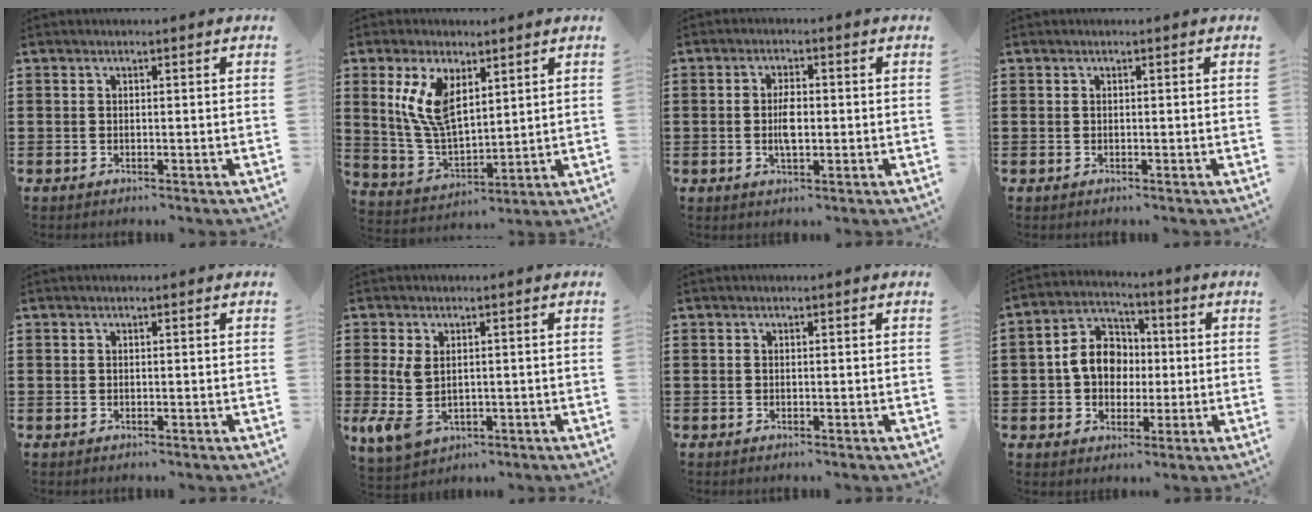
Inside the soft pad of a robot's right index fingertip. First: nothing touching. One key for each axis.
{"total": 9.4, "fx": 4.0, "fy": 4.5, "fz": 7.2, "tx": -0.164, "ty": -0.004, "tz": 0.072}
{"total": 3.9, "fx": -0.3, "fy": 1.5, "fz": 3.6, "tx": -0.074, "ty": -0.001, "tz": -0.007}
{"total": 0.0}
{"total": 0.0}
{"total": 5.9, "fx": 0.1, "fy": 3.8, "fz": 4.5, "tx": -0.122, "ty": -0.005, "tz": -0.004}
{"total": 0.0}
{"total": 7.9, "fx": -0.2, "fy": 6.6, "fz": 4.3, "tx": -0.100, "ty": 0.018, "tz": -0.006}